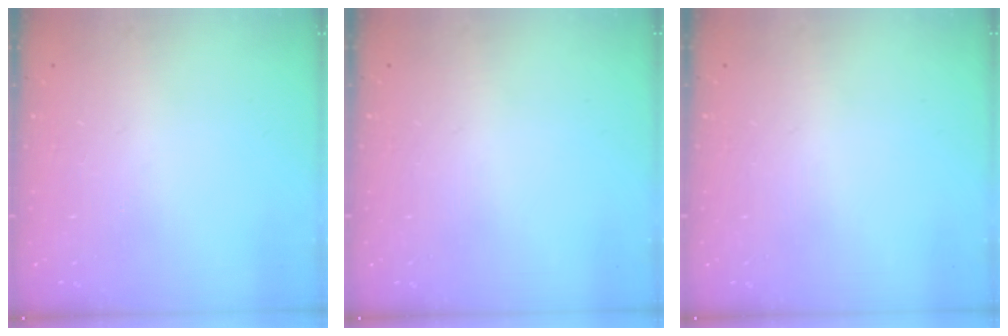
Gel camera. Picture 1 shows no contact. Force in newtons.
{"total": 0.0}
{"total": 0.0}